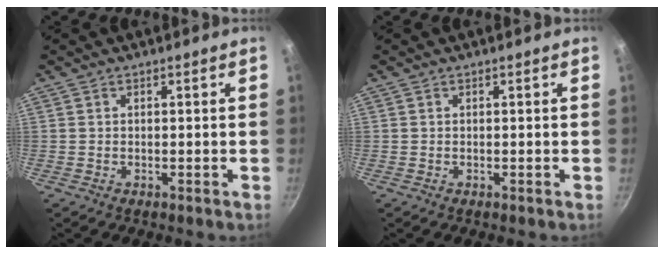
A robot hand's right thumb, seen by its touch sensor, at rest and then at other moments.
{"total": 0.0}